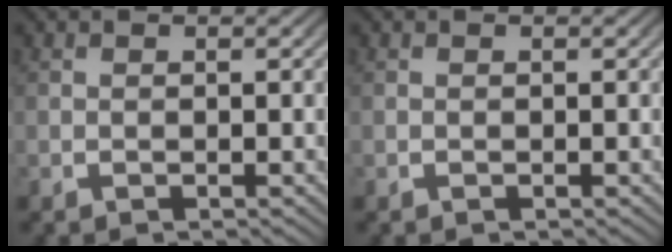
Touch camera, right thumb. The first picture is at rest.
{"total": 0.0}